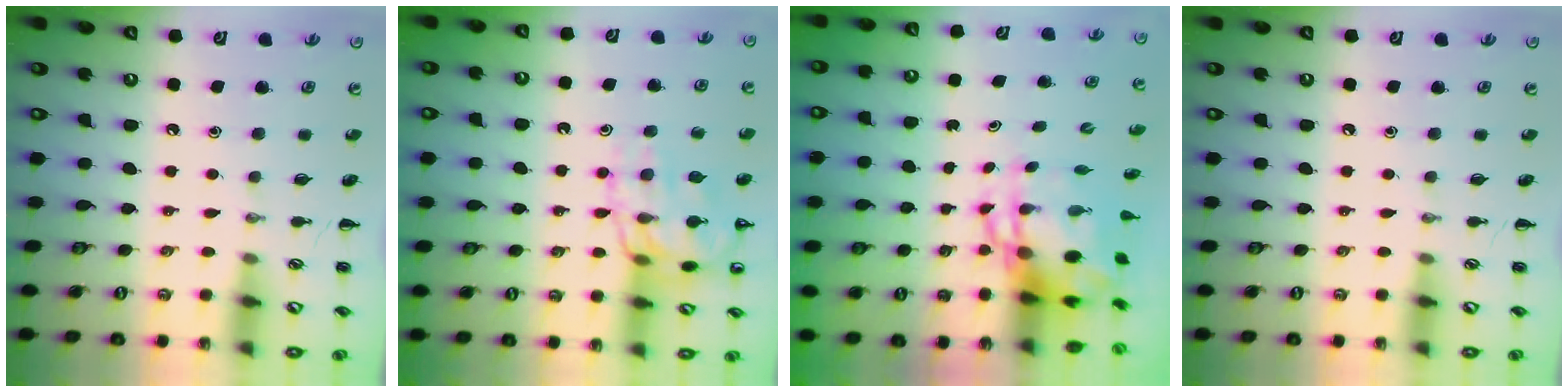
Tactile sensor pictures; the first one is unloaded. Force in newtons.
{"total": 15.3, "press": 15.1, "slide": 2.3}
{"total": 5.7, "press": 5.5, "slide": 1.4}
{"total": 0.0}